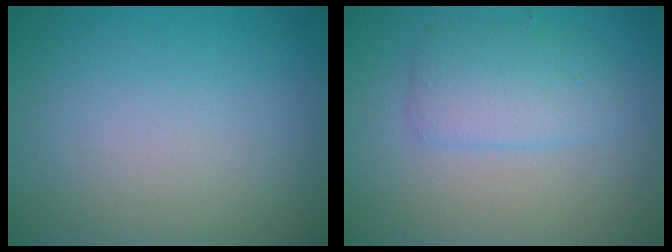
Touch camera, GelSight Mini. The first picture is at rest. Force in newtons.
{"total": 2.9, "press": 2.9, "slide": 0.2}